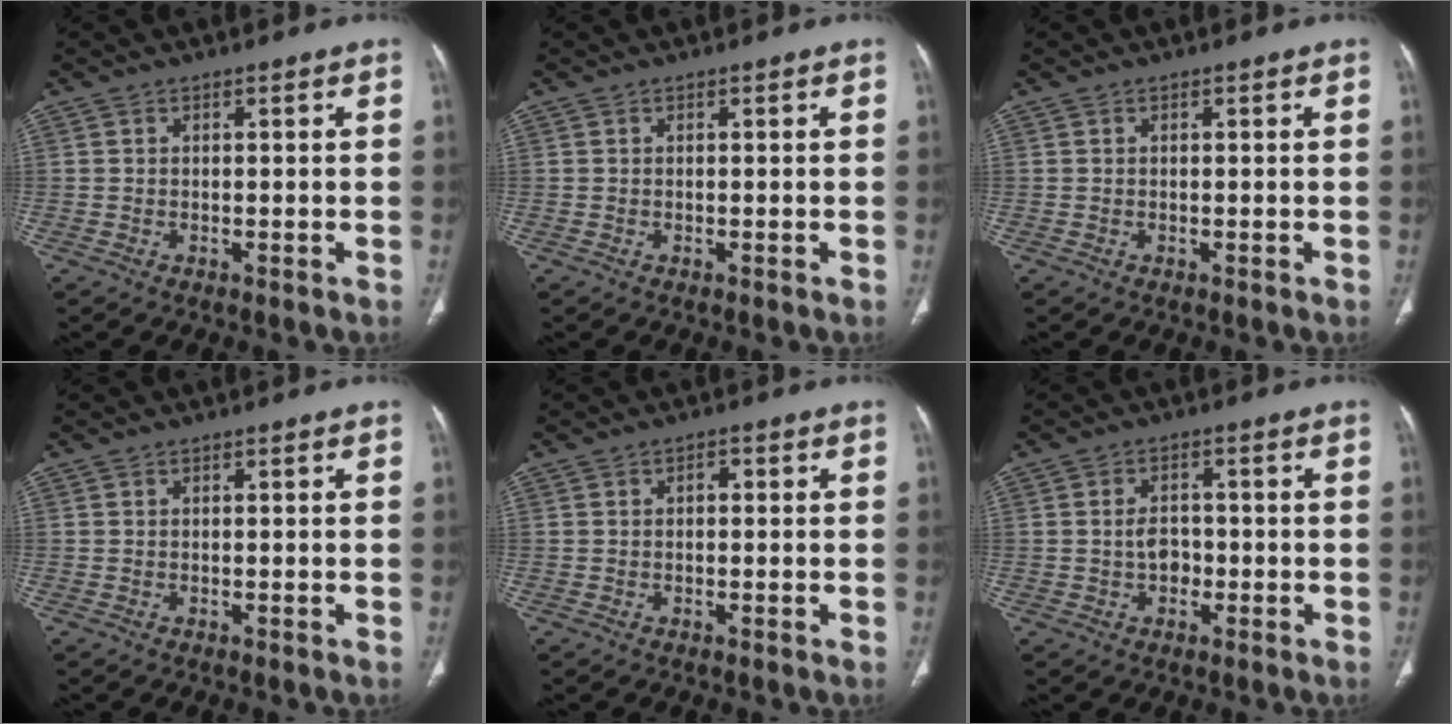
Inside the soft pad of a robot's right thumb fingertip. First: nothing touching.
{"total": 0.0}
{"total": 0.0}
{"total": 0.0}
{"total": 1.2, "force": [0.2, 0.8, 0.9], "torque": [-0.011, 0.007, 0.001]}
{"total": 3.7, "force": [-0.6, 2.7, 2.4], "torque": [-0.032, 0.013, -0.012]}